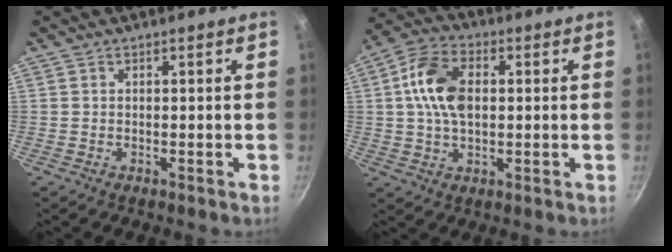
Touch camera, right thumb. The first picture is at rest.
{"total": 11.5, "force": [1.6, 7.1, 8.9], "torque": [-0.164, 0.015, 0.025]}